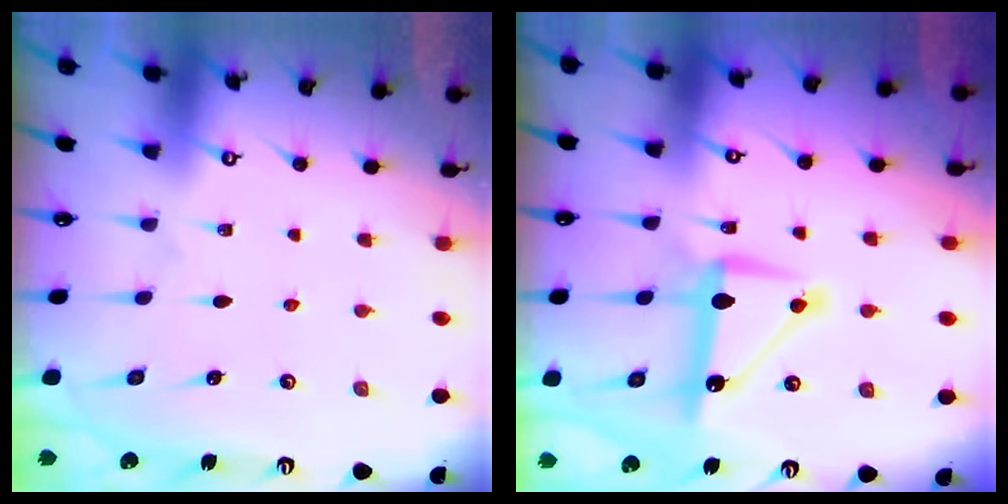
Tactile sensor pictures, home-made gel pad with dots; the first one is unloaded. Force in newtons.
{"total": 10.9, "press": 10.9, "slide": 0.6}